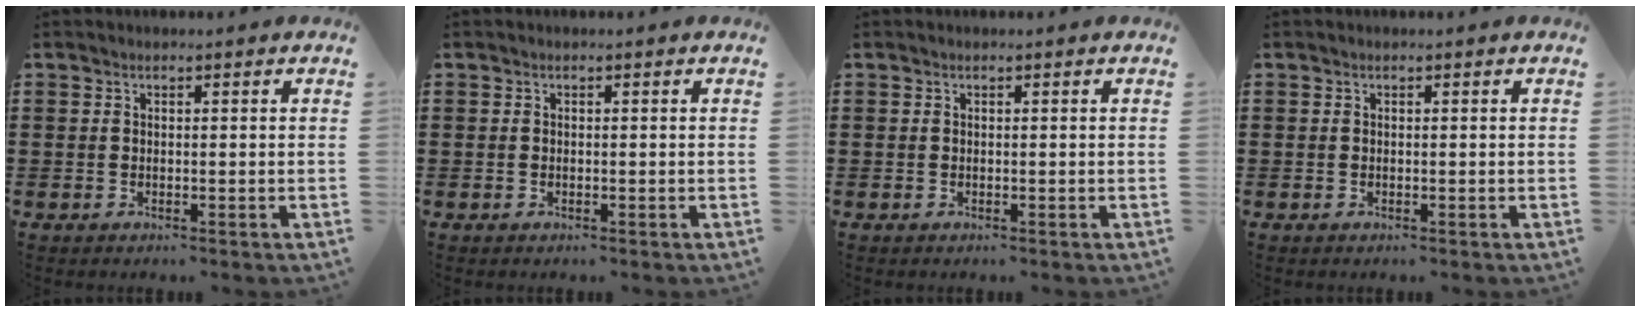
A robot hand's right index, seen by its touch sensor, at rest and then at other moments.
{"total": 0.0}
{"total": 0.0}
{"total": 0.0}